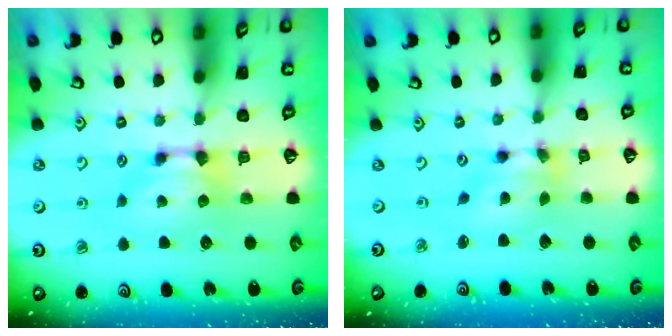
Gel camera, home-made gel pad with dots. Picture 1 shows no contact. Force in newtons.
{"total": 4.1, "press": 3.6, "slide": 1.9}